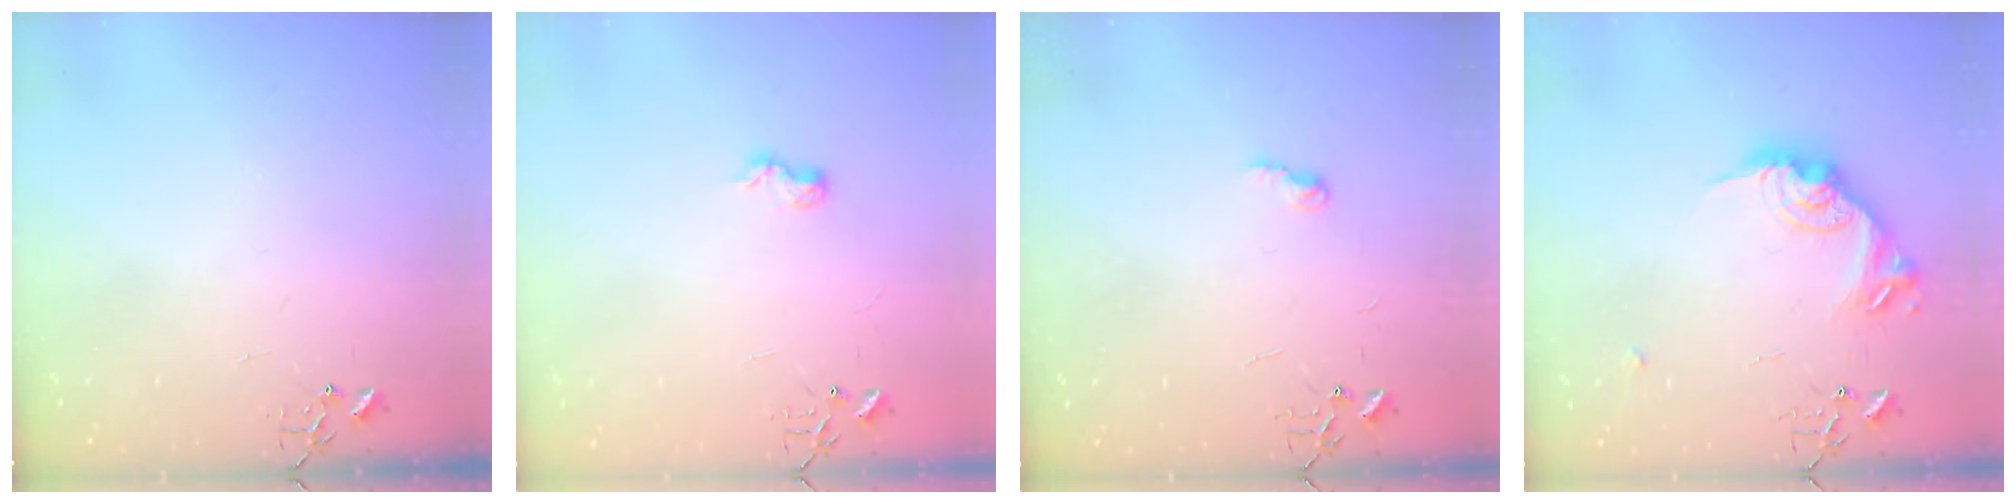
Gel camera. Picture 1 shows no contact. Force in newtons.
{"total": 6.3, "press": 6.3, "slide": 0.8}
{"total": 5.0, "press": 4.9, "slide": 0.7}
{"total": 16.7, "press": 16.7, "slide": 0.9}